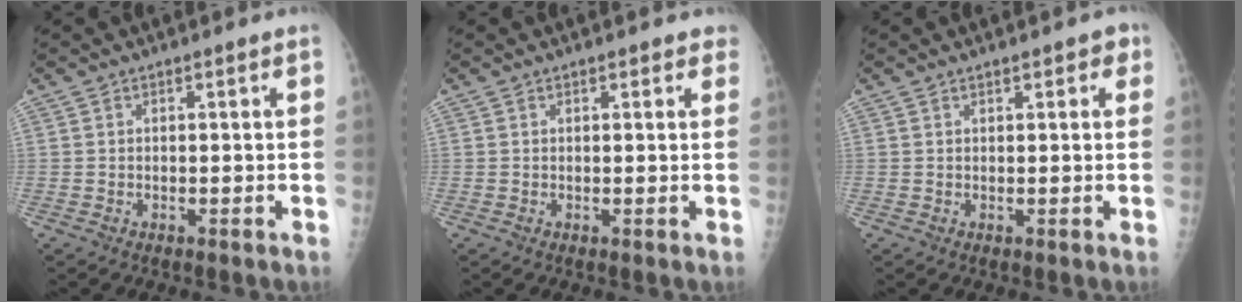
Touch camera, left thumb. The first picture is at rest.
{"total": 2.3, "force": [1.7, 1.1, 1.1], "torque": [0.009, 0.000, 0.013]}
{"total": 2.5, "force": [1.3, 1.2, 1.8], "torque": [-0.010, 0.000, 0.015]}